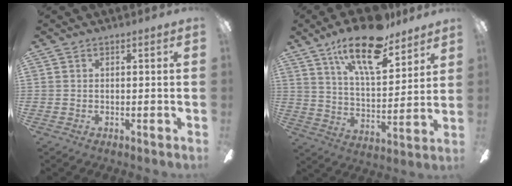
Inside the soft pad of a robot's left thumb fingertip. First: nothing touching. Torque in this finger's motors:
{"motor_torque": [0.18, 0.16, 1.46, -1.31, 0.13]}